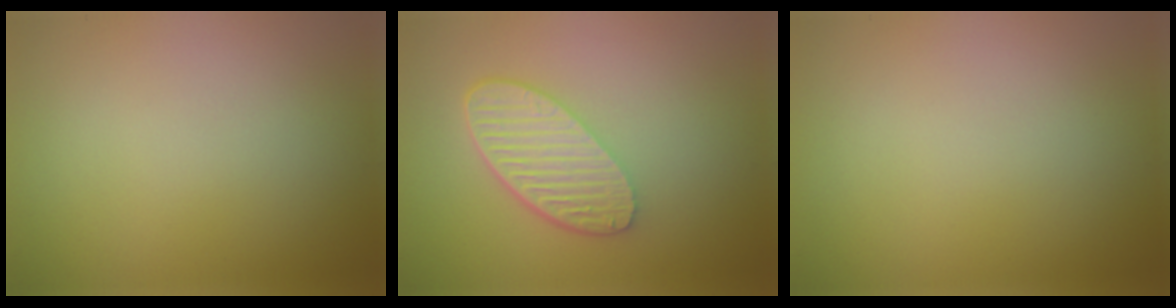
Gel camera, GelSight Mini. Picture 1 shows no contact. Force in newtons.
{"total": 5.5, "press": 4.0, "slide": 3.7}
{"total": 0.0}